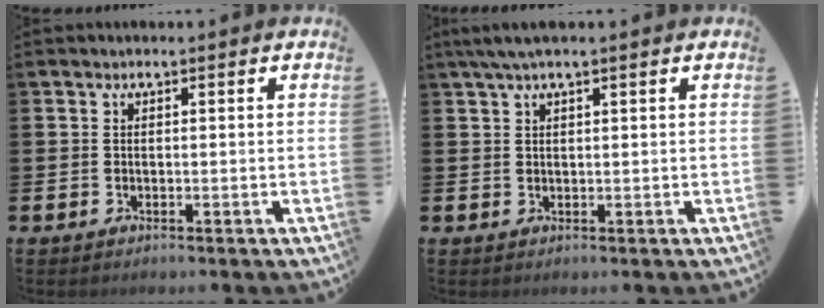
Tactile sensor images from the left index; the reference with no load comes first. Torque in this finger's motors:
{"motor_torque": [0.59, -0.52, 0.61, 0.13]}